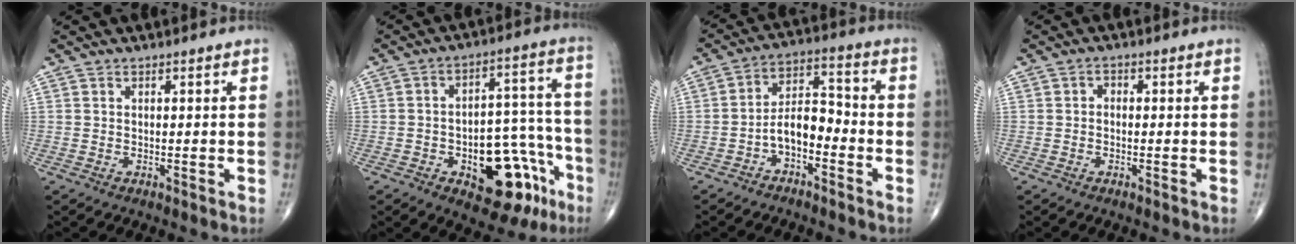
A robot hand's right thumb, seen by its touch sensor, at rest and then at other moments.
{"total": 17.7, "force": [-7.7, 9.2, 13.0], "torque": [-0.135, 0.064, -0.096]}
{"total": 7.5, "force": [-3.1, 4.1, 5.4], "torque": [-0.080, 0.046, -0.064]}
{"total": 1.2, "force": [-0.2, 1.0, 0.7], "torque": [-0.003, 0.004, -0.009]}